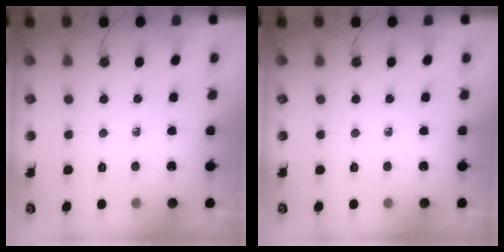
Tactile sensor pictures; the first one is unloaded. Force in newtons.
{"total": 0.0}